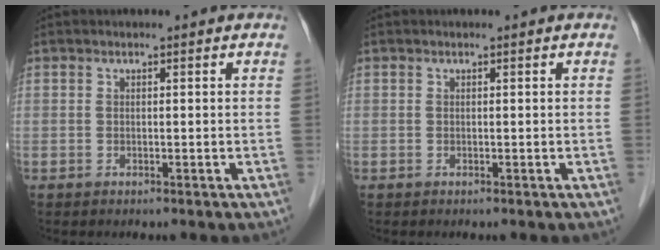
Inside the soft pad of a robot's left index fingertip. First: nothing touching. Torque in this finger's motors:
{"motor_torque": [0.00, 0.00, 0.00, 0.00]}